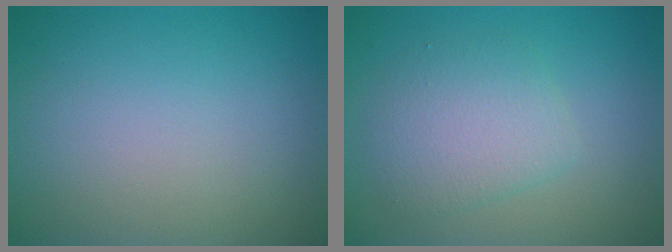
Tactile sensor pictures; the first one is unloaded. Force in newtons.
{"total": 3.5, "press": 3.5, "slide": 0.1}